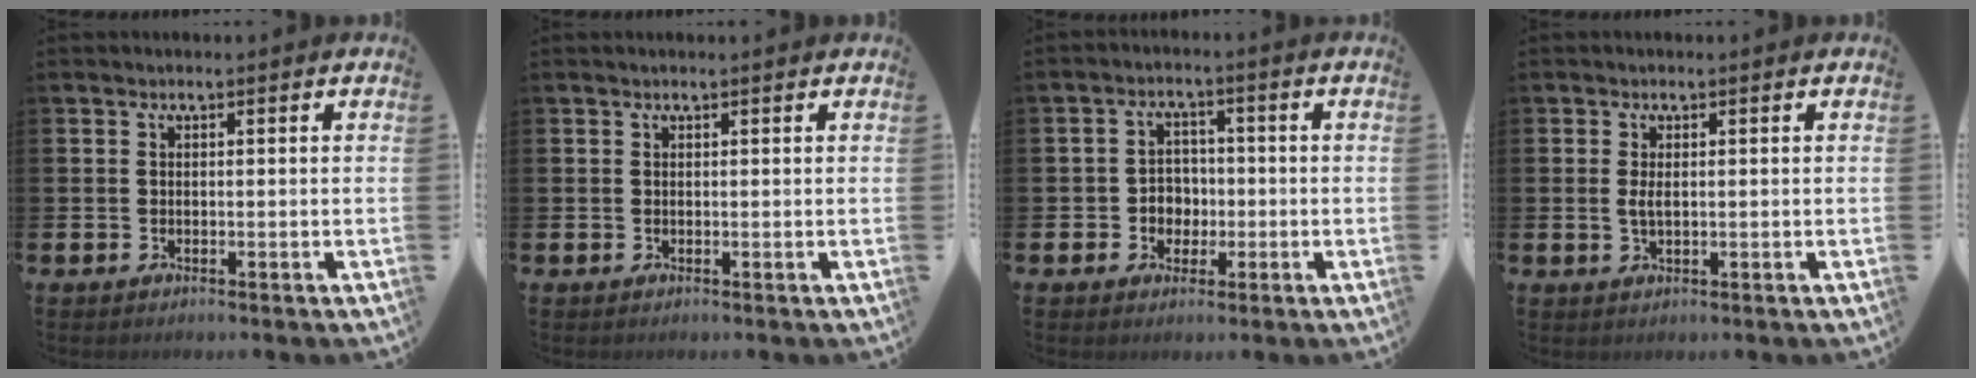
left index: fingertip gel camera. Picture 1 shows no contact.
{"total": 0.0}
{"total": 3.4, "force": [-0.6, 3.2, 1.1], "torque": [-0.020, 0.002, -0.020]}
{"total": 1.7, "force": [0.2, 0.7, 1.6], "torque": [-0.027, 0.001, 0.002]}